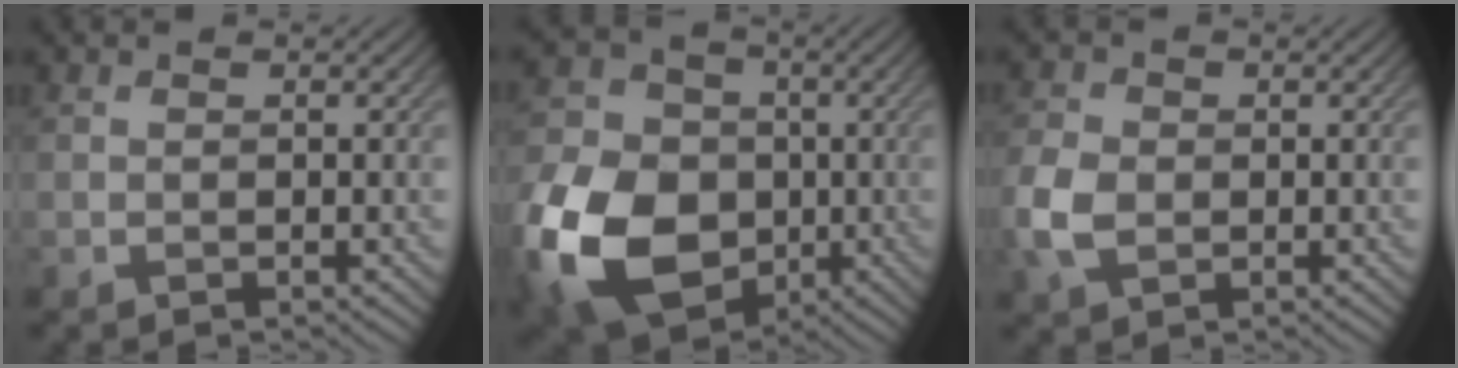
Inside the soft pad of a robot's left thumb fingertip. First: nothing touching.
{"total": 18.2, "force": [-5.5, 13.5, 10.8], "torque": [-0.280, -0.032, -0.104]}
{"total": 5.2, "force": [-0.9, 3.9, 3.4], "torque": [-0.096, -0.004, -0.024]}